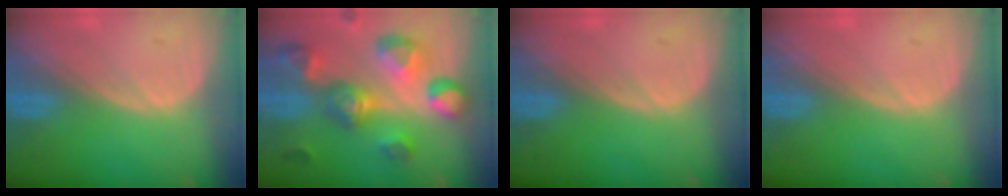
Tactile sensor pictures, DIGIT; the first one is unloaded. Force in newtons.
{"total": 11.2, "press": 10.0, "slide": 5.0}
{"total": 0.0}
{"total": 0.0}